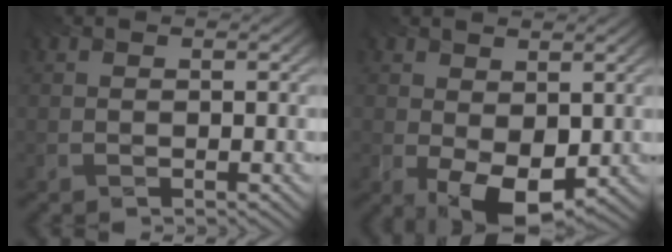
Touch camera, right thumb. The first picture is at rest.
{"total": 6.8, "force": [-0.8, 4.0, 5.4], "torque": [-0.101, -0.005, -0.008]}